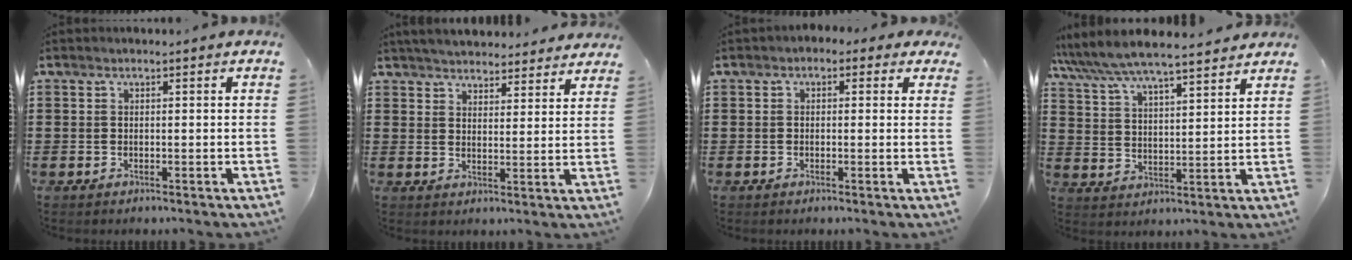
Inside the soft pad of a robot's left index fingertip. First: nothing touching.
{"total": 4.5, "force": [4.5, 0.3, 0.4], "torque": [-0.022, -0.018, 0.081]}
{"total": 1.3, "force": [-0.1, 1.0, 0.7], "torque": [-0.017, 0.007, -0.006]}
{"total": 6.5, "force": [6.2, 0.5, 2.1], "torque": [-0.066, -0.031, 0.107]}